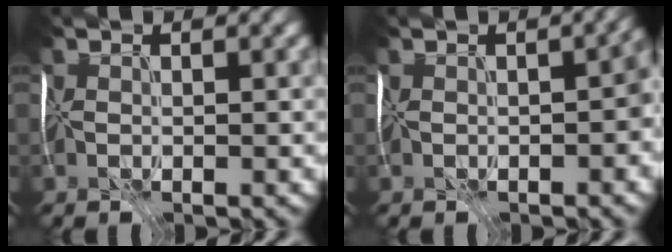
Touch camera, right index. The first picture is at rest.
{"total": 4.5, "force": [-1.1, 2.1, 3.8], "torque": [-0.043, -0.005, -0.022]}